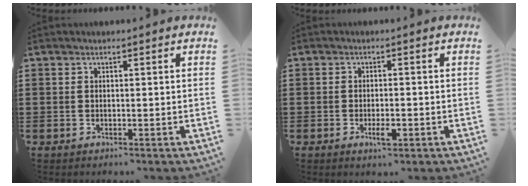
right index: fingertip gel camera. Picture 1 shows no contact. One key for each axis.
{"total": 2.6, "fx": -1.1, "fy": 0.9, "fz": 2.2, "tx": -0.039, "ty": 0.001, "tz": -0.019}